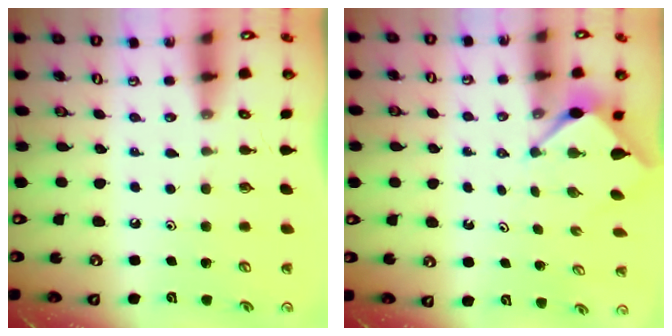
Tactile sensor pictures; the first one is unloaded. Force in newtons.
{"total": 2.9, "press": 2.9, "slide": 0.3}